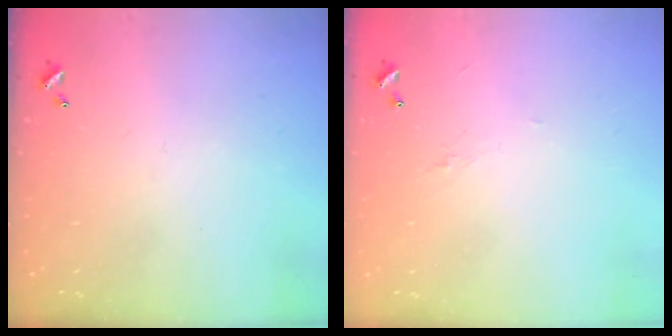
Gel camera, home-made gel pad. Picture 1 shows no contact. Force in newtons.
{"total": 1.5, "press": 1.4, "slide": 0.5}